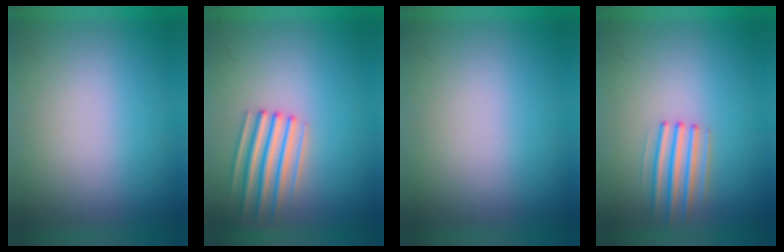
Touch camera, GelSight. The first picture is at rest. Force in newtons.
{"total": 3.1}
{"total": 0.0}
{"total": 2.2}